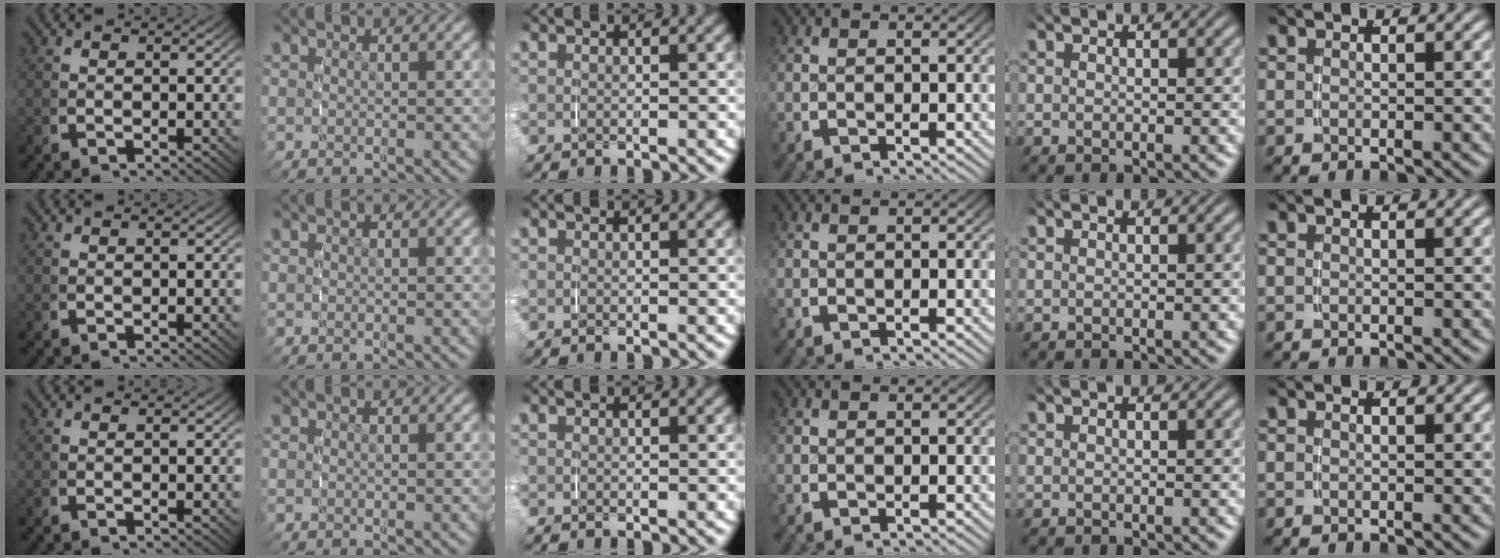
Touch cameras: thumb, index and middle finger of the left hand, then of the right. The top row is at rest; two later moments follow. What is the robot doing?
{"motion": "grasp_and_lifting", "object": "measuring cup"}